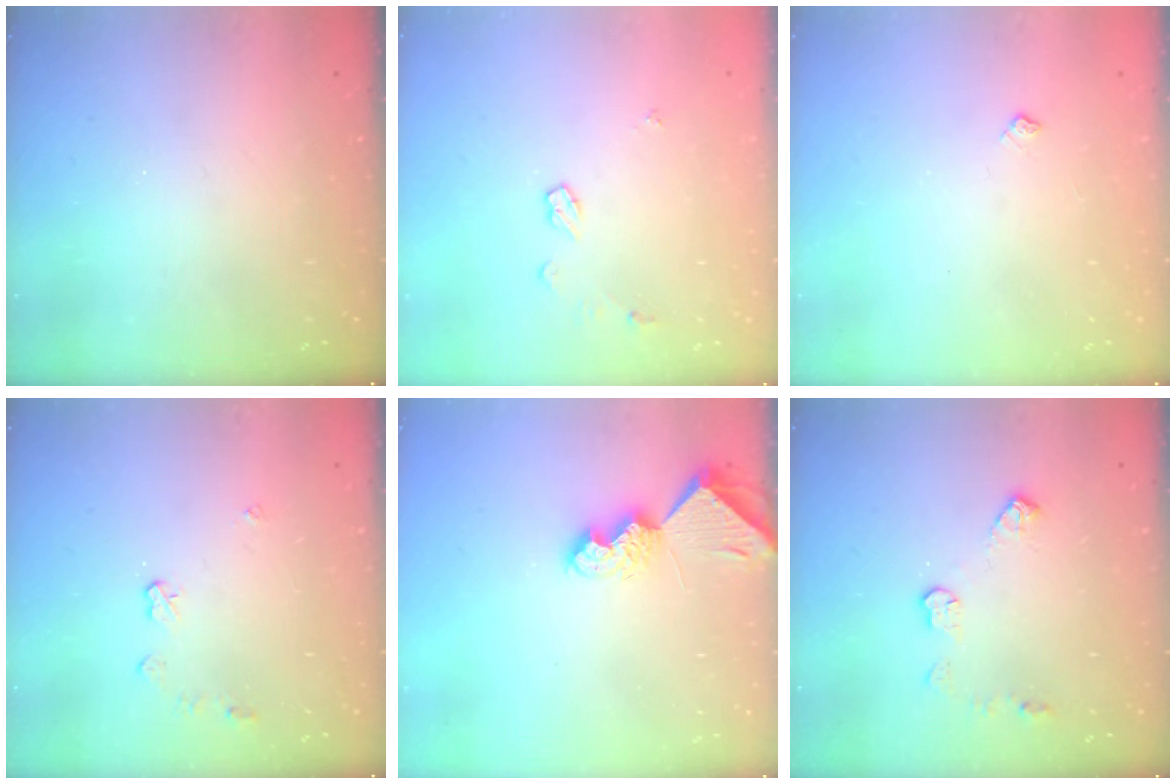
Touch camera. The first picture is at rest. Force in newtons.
{"total": 5.8, "press": 5.8, "slide": 0.5}
{"total": 3.1, "press": 3.1, "slide": 0.4}
{"total": 5.4, "press": 5.3, "slide": 0.4}
{"total": 7.3, "press": 7.2, "slide": 1.0}
{"total": 7.4, "press": 7.4, "slide": 0.3}